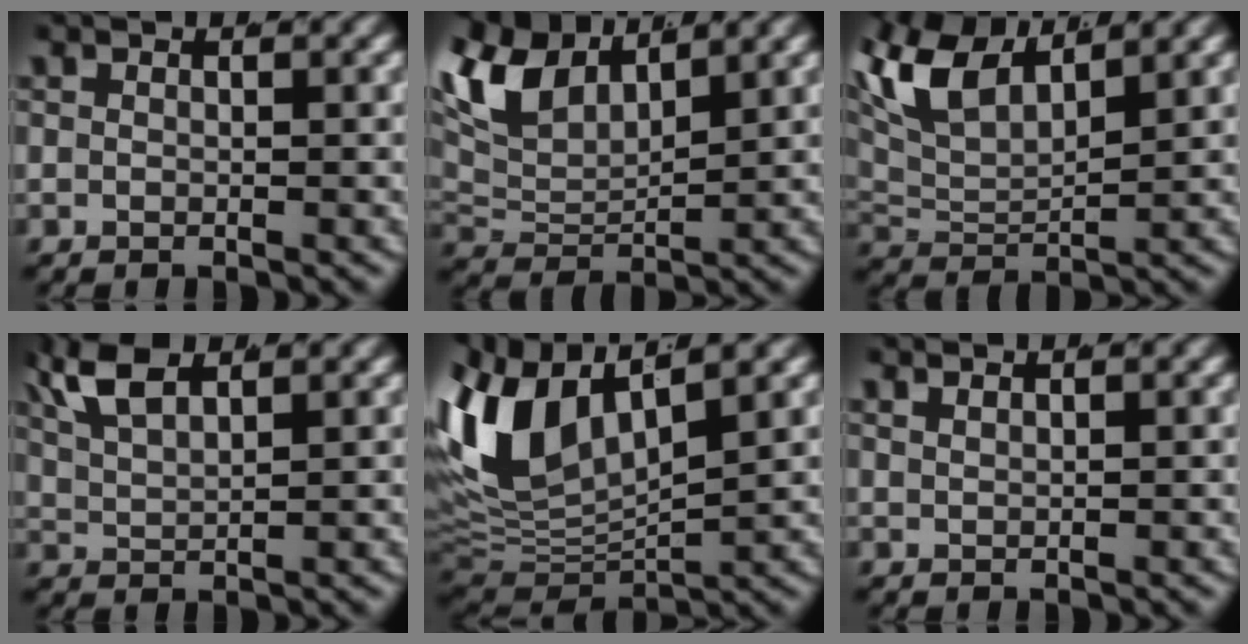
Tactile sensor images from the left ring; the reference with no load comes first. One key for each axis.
{"total": 9.0, "fx": 3.6, "fy": 5.7, "fz": 5.9, "tx": -0.143, "ty": -0.012, "tz": 0.071}
{"total": 8.8, "fx": 3.1, "fy": 6.0, "fz": 5.7, "tx": -0.152, "ty": -0.017, "tz": 0.060}
{"total": 4.1, "fx": 3.0, "fy": 1.5, "fz": 2.4, "tx": -0.064, "ty": -0.006, "tz": 0.063}
{"total": 10.1, "fx": 2.8, "fy": 6.1, "fz": 7.6, "tx": -0.167, "ty": 0.001, "tz": 0.051}
{"total": 1.4, "fx": 1.2, "fy": -0.5, "fz": 0.1, "tx": 0.001, "ty": 0.001, "tz": 0.026}